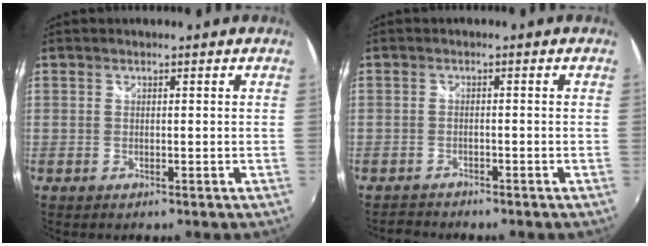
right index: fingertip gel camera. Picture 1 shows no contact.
{"total": 2.1, "force": [-2.1, 0.2, -0.2], "torque": [-0.005, -0.003, -0.042]}